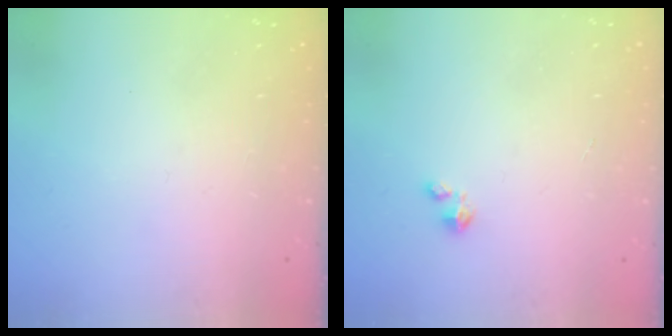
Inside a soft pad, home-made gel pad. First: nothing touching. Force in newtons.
{"total": 1.4, "press": 1.4, "slide": 0.2}